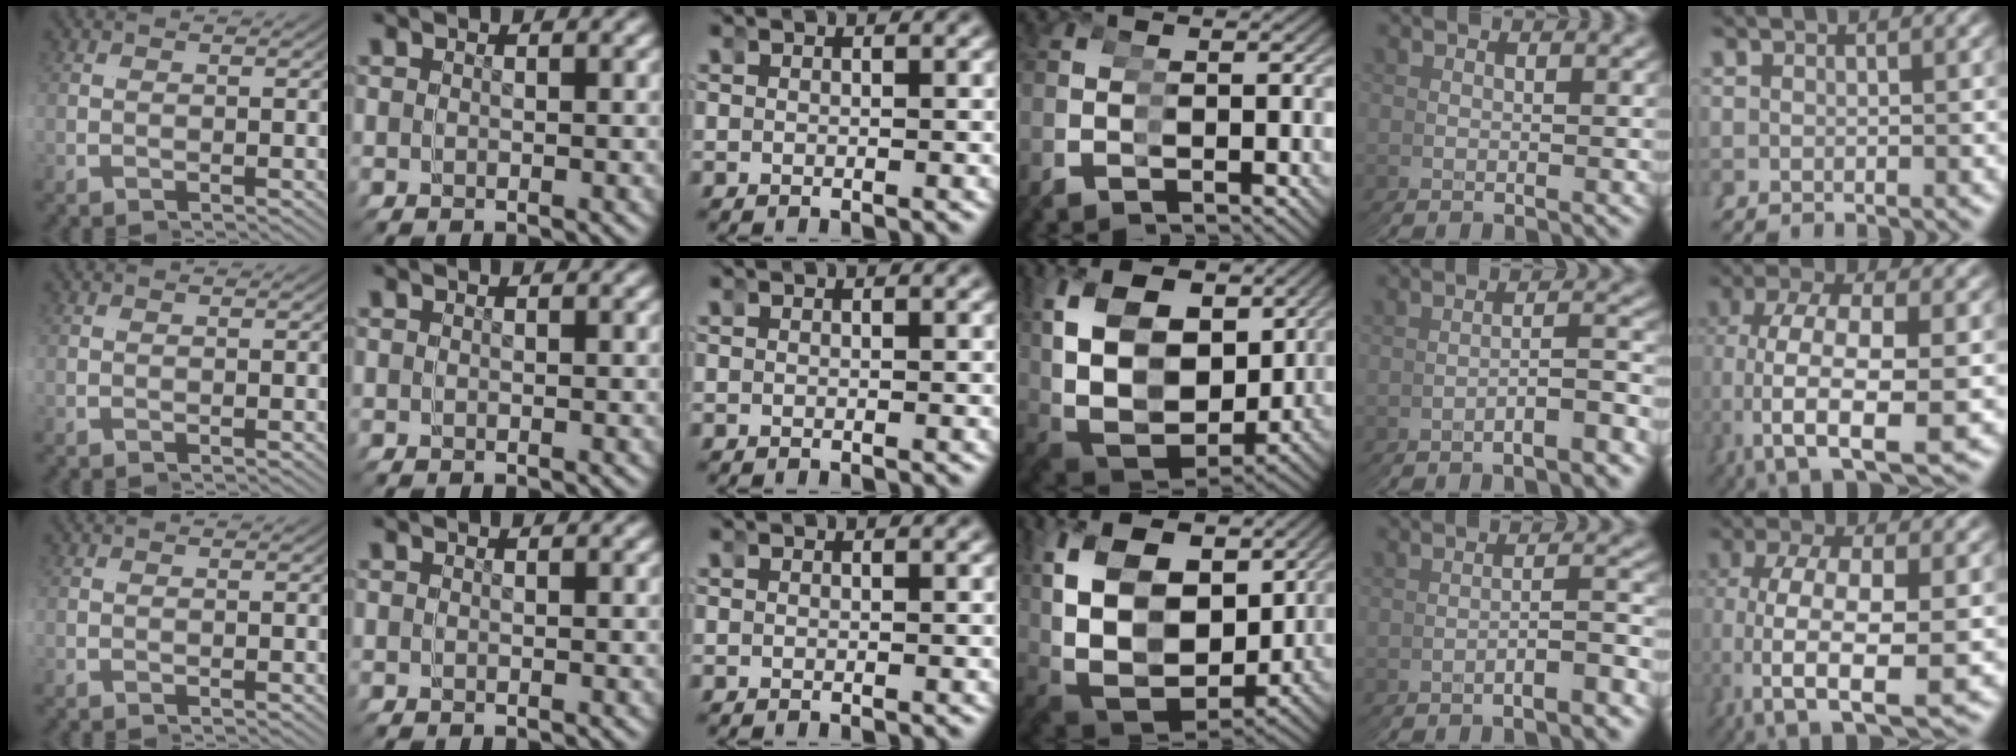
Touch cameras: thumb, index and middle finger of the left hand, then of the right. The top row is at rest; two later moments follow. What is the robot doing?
{"motion": "grasp_and_lifting", "object": "bandage"}